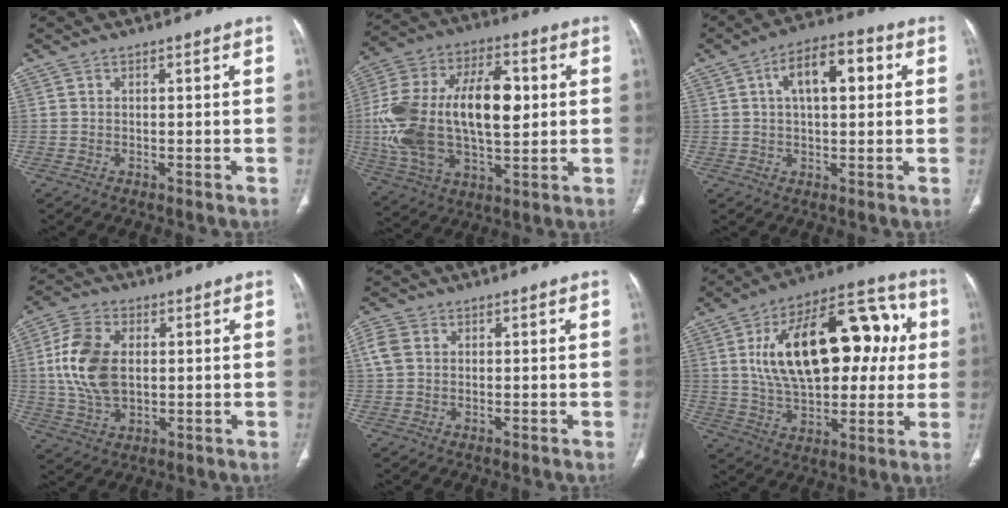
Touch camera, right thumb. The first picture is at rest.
{"total": 26.0, "force": [1.8, 13.9, 22.0], "torque": [-0.422, 0.007, 0.034]}
{"total": 10.2, "force": [2.6, 4.9, 8.5], "torque": [-0.123, 0.020, 0.033]}
{"total": 12.8, "force": [1.4, 8.0, 9.9], "torque": [-0.196, 0.002, 0.029]}
{"total": 3.6, "force": [0.8, 2.9, 2.1], "torque": [-0.050, 0.009, 0.012]}
{"total": 27.3, "force": [4.9, 14.5, 22.7], "torque": [-0.331, 0.025, 0.078]}